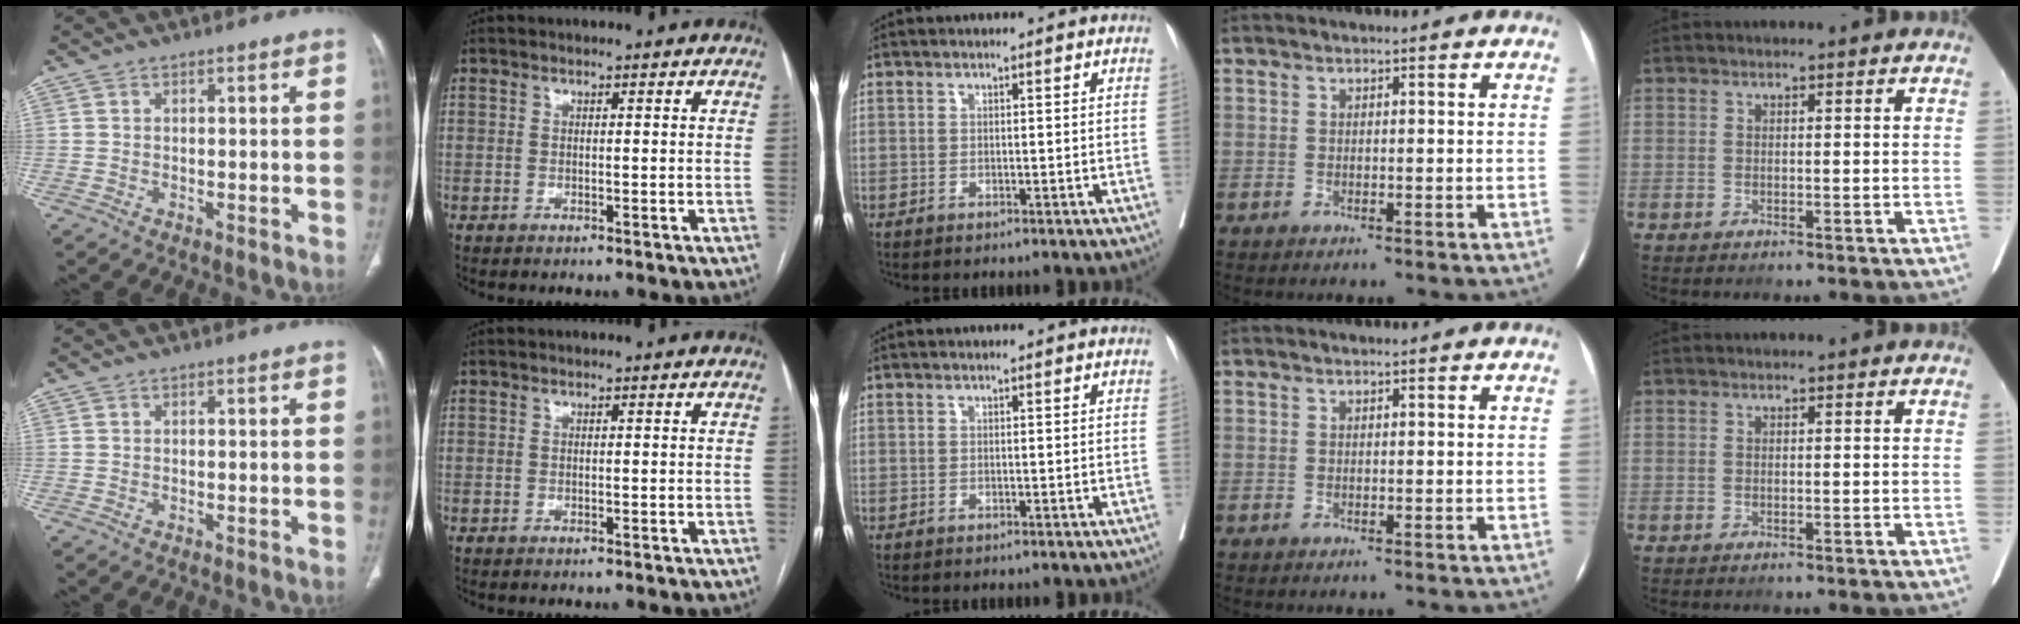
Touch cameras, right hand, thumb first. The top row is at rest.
{}